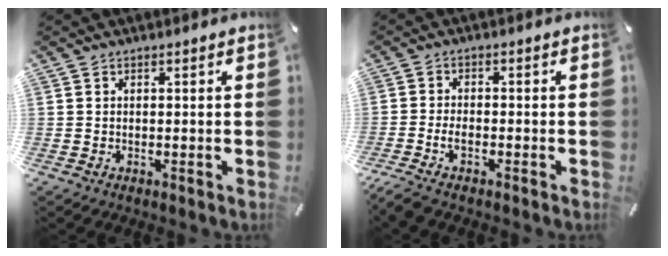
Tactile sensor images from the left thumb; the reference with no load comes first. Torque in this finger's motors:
{"motor_torque": [-0.19, 0.40, 0.13, 0.11, 0.10]}